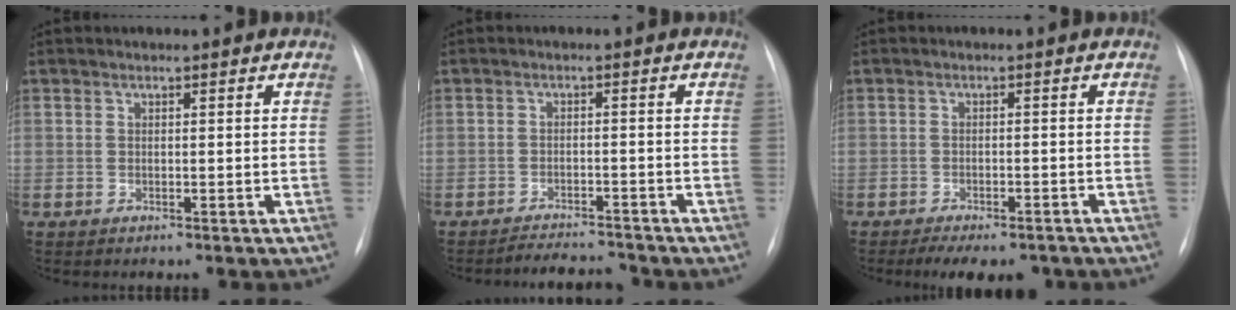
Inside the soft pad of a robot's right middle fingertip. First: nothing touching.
{"total": 4.4, "force": [-4.4, 0.2, 0.1], "torque": [-0.004, -0.003, -0.069]}
{"total": 8.4, "force": [-6.7, 3.4, 3.7], "torque": [-0.045, 0.001, -0.087]}